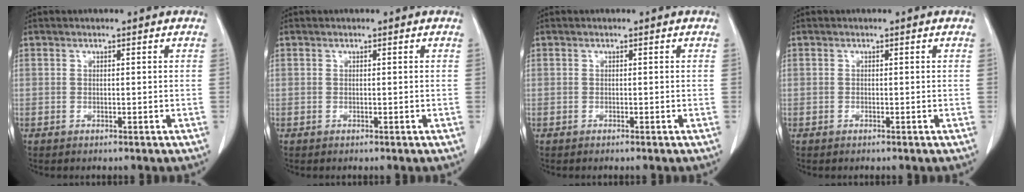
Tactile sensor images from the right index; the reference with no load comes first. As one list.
[{"total": 0.0}, {"total": 0.0}, {"total": 0.0}]